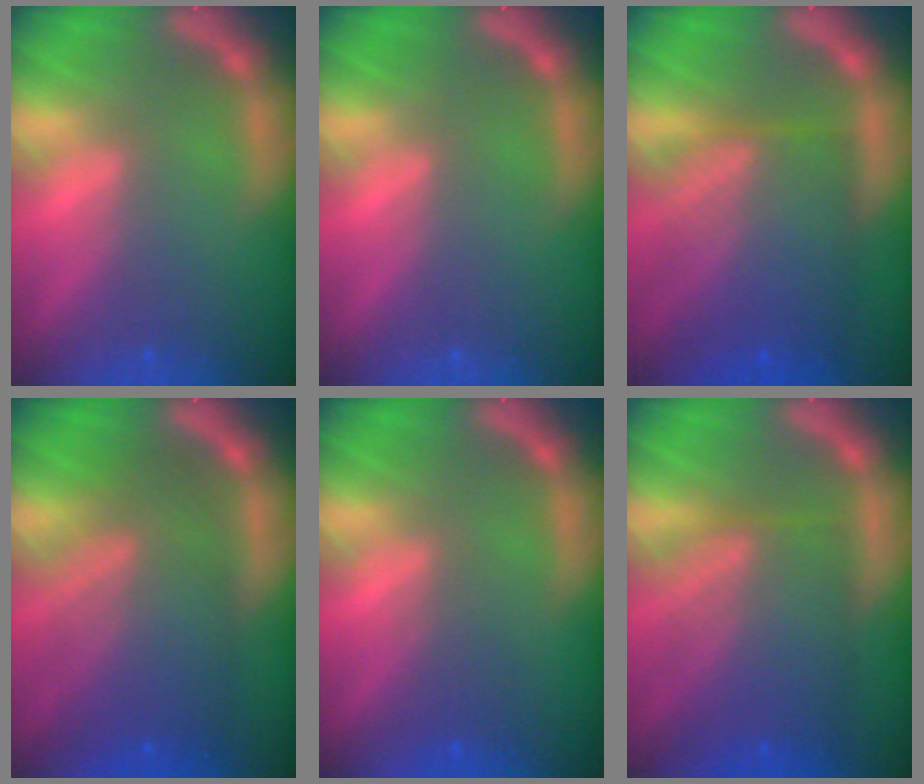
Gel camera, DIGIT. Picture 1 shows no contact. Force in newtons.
{"total": 0.0}
{"total": 9.6}
{"total": 9.0}
{"total": 2.0}
{"total": 8.6}